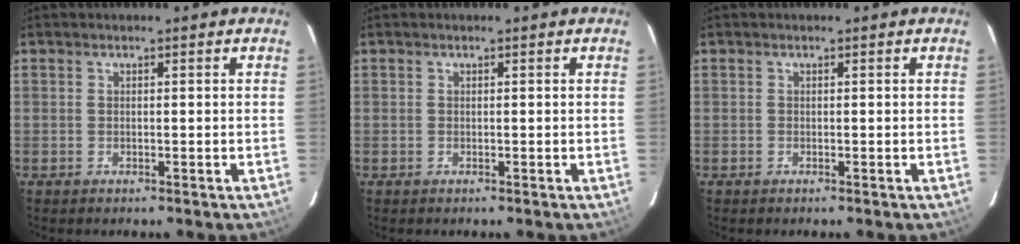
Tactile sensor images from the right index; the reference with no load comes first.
{"total": 0.0}
{"total": 0.0}